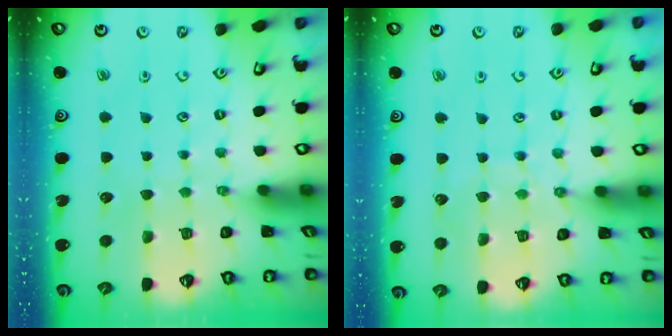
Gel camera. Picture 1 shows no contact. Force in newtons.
{"total": 6.8, "press": 6.8, "slide": 0.6}